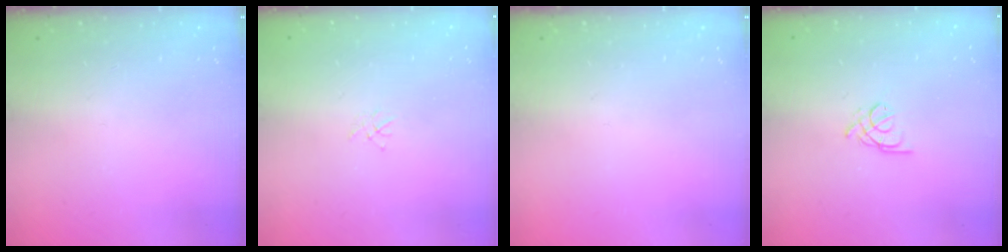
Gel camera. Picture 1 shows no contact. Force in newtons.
{"total": 1.5, "press": 1.4, "slide": 0.4}
{"total": 0.0}
{"total": 2.5, "press": 2.5, "slide": 0.7}